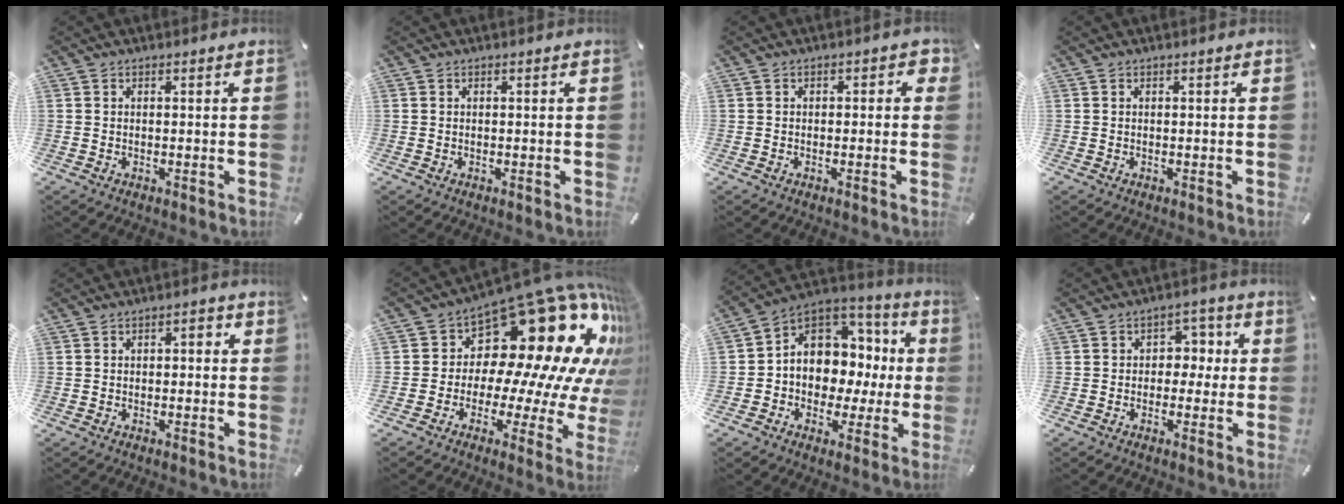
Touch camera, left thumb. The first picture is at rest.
{"total": 0.0}
{"total": 2.0, "force": [-0.6, 1.3, 1.3], "torque": [-0.016, 0.006, -0.015]}
{"total": 0.0}
{"total": 2.0, "force": [-0.7, 1.2, 1.4], "torque": [-0.028, 0.012, -0.018]}
{"total": 23.1, "force": [13.0, 10.9, 15.6], "torque": [-0.195, -0.153, 0.239]}
{"total": 9.9, "force": [1.8, 8.6, 4.4], "torque": [-0.072, -0.031, 0.038]}
{"total": 4.9, "force": [-0.8, 4.3, 2.3], "torque": [-0.028, 0.010, -0.023]}